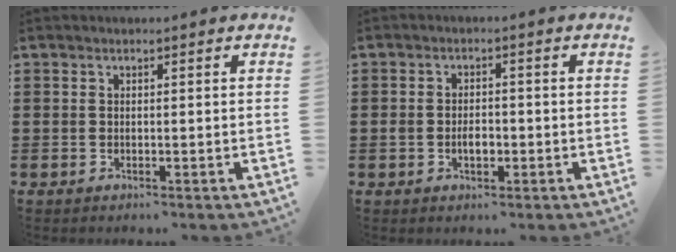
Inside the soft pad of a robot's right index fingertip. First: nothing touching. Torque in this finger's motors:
{"motor_torque": [1.68, 0.24, 0.49, 0.11]}